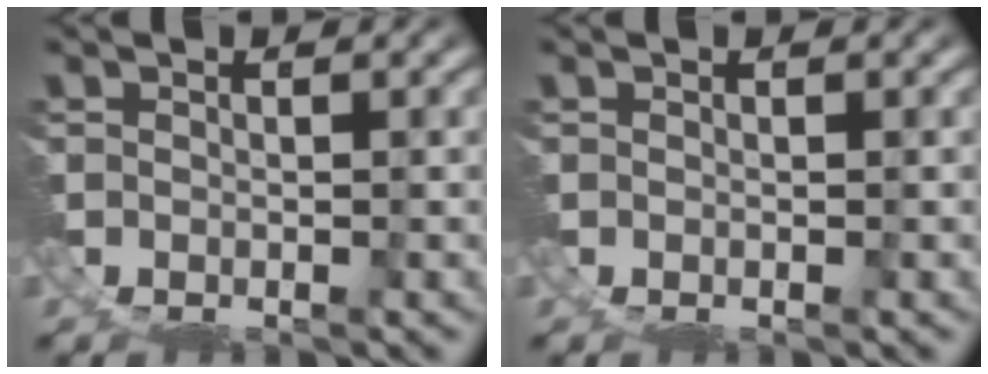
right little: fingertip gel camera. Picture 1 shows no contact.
{"total": 0.0}